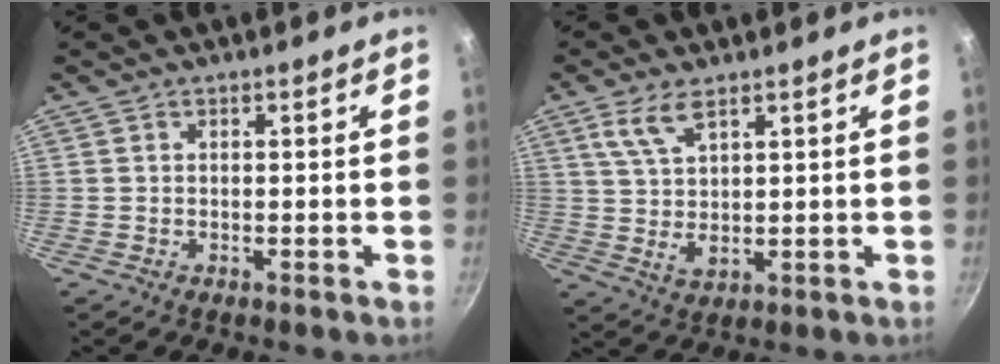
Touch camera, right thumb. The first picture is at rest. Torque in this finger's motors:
{"motor_torque": [-0.36, 0.53, -0.14, -0.05, 0.20]}